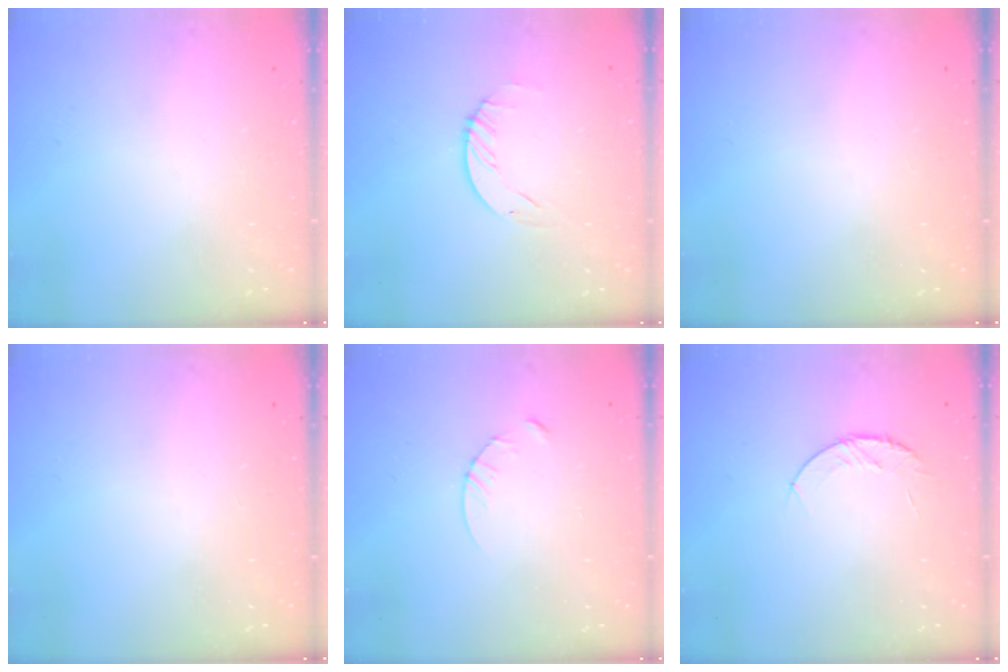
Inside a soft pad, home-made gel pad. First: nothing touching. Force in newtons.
{"total": 1.9, "press": 1.9, "slide": 0.2}
{"total": 0.0}
{"total": 0.0}
{"total": 3.8, "press": 3.8, "slide": 0.3}
{"total": 5.3, "press": 5.3, "slide": 0.6}